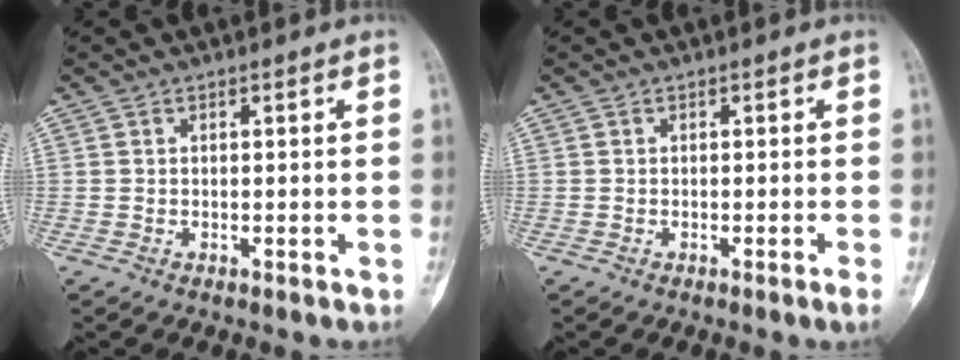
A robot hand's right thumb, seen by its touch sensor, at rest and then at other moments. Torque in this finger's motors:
{"motor_torque": [-0.04, -0.18, -0.02, -0.07, -0.02]}